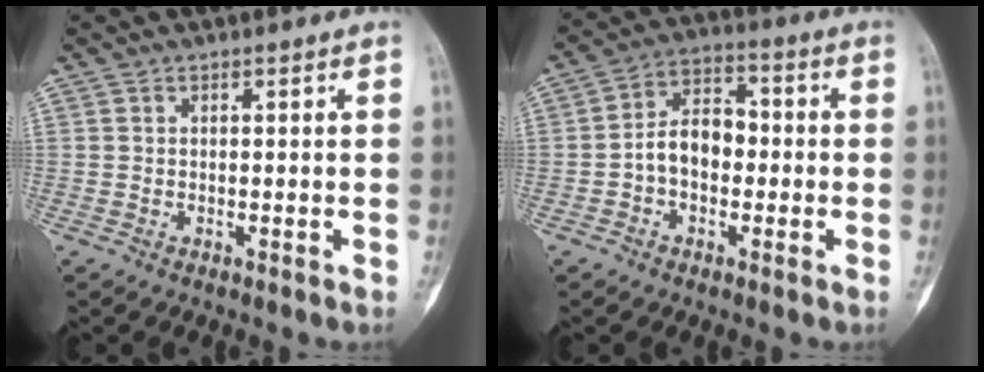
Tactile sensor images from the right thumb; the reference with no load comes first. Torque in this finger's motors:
{"motor_torque": [0.05, 0.04, 0.13, -0.13, 0.04]}